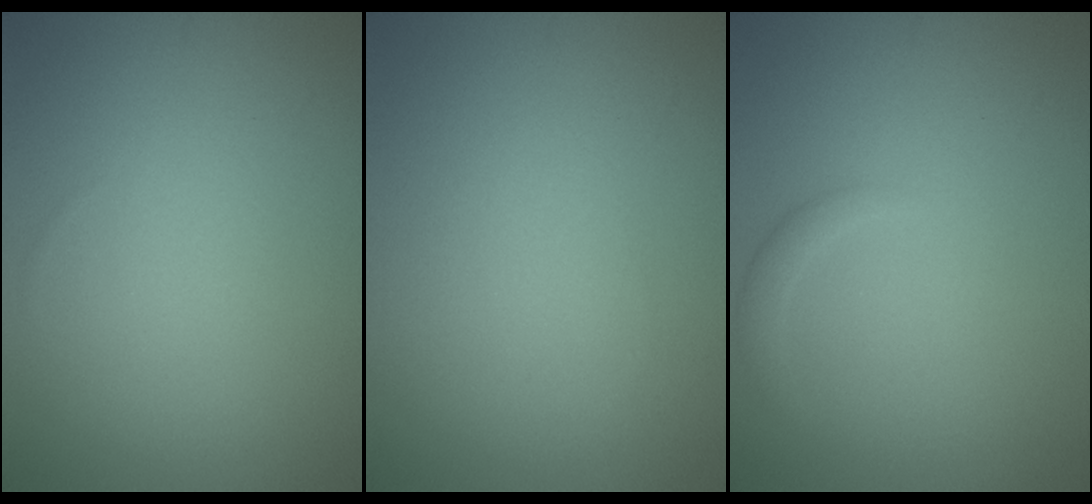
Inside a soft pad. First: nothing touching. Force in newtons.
{"total": 0.0}
{"total": 1.0, "press": 0.9, "slide": 0.1}